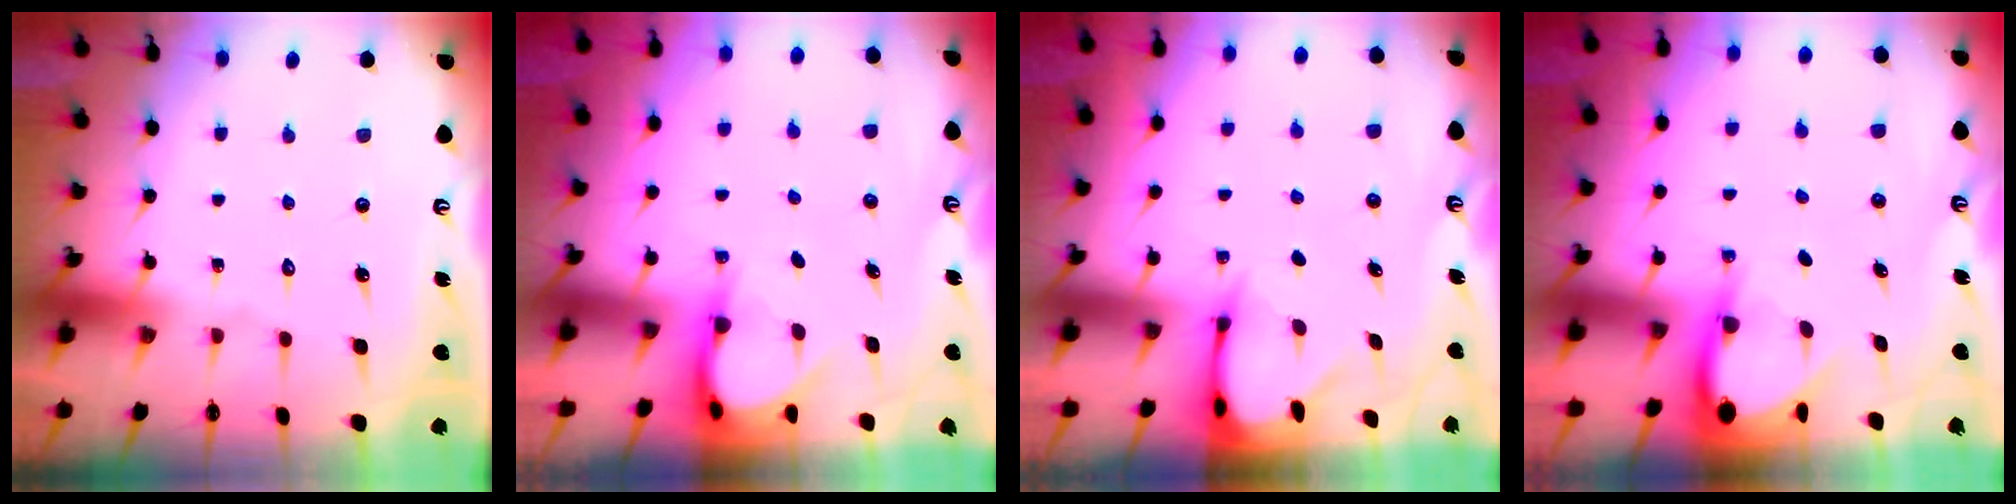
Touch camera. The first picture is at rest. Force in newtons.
{"total": 3.7, "press": 3.6, "slide": 0.4}
{"total": 2.4, "press": 2.4, "slide": 0.3}
{"total": 4.0, "press": 4.0, "slide": 0.4}